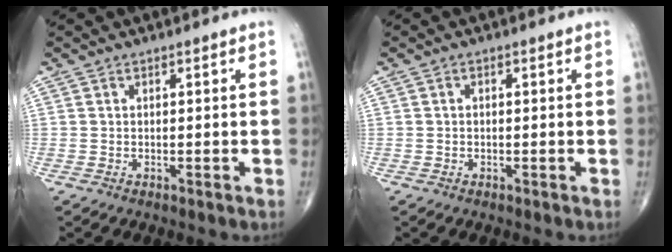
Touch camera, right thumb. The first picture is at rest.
{"total": 0.6, "force": [0.0, 0.4, 0.4], "torque": [-0.005, 0.001, -0.002]}